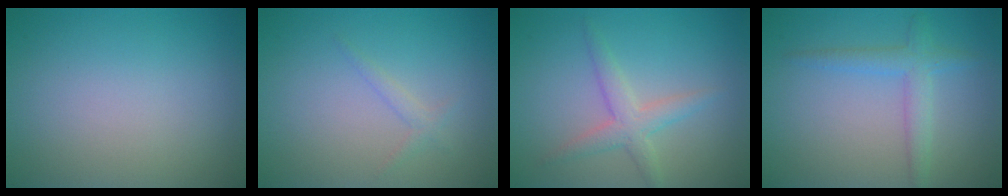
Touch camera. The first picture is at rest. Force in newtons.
{"total": 1.1, "press": 1.1, "slide": 0.1}
{"total": 2.6, "press": 2.6, "slide": 0.1}
{"total": 2.0, "press": 2.0, "slide": 0.1}